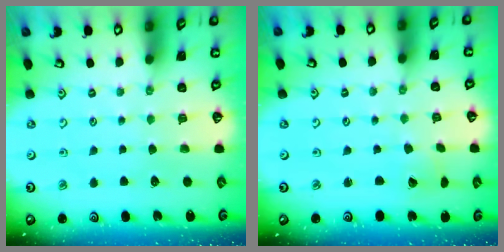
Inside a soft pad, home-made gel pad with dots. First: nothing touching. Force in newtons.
{"total": 1.9, "press": 1.8, "slide": 0.3}